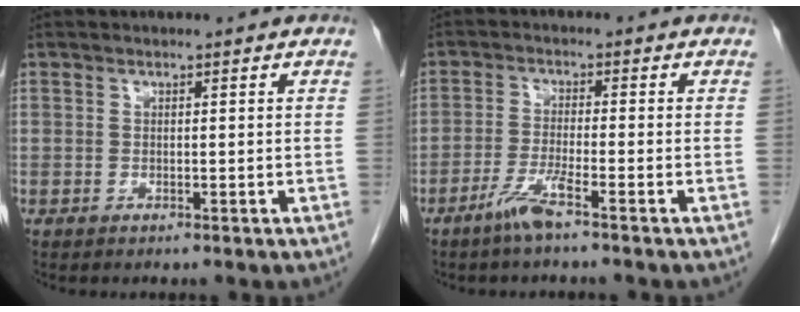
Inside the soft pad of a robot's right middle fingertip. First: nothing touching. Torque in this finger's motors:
{"motor_torque": [0.57, -0.62, 0.29, 0.09]}